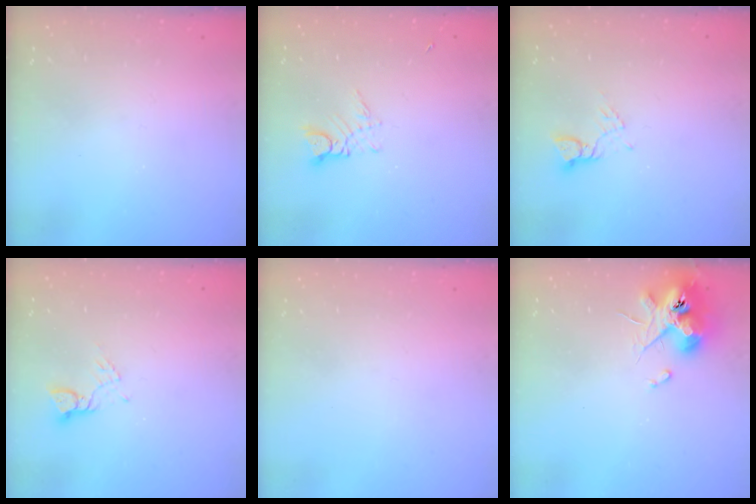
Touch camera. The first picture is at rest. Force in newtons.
{"total": 5.4, "press": 5.4, "slide": 0.5}
{"total": 2.6, "press": 2.6, "slide": 0.1}
{"total": 2.6, "press": 2.6, "slide": 0.1}
{"total": 0.0}
{"total": 12.4, "press": 12.3, "slide": 0.9}